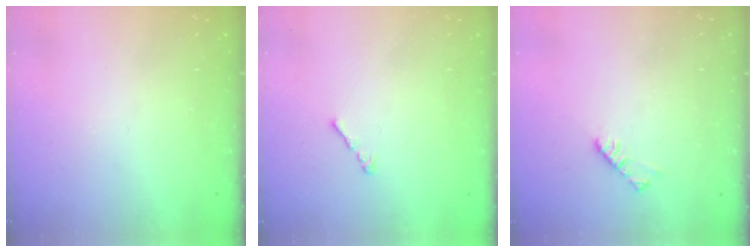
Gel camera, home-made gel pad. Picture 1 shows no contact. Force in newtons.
{"total": 1.1, "press": 0.9, "slide": 0.5}
{"total": 4.5, "press": 4.5, "slide": 0.5}